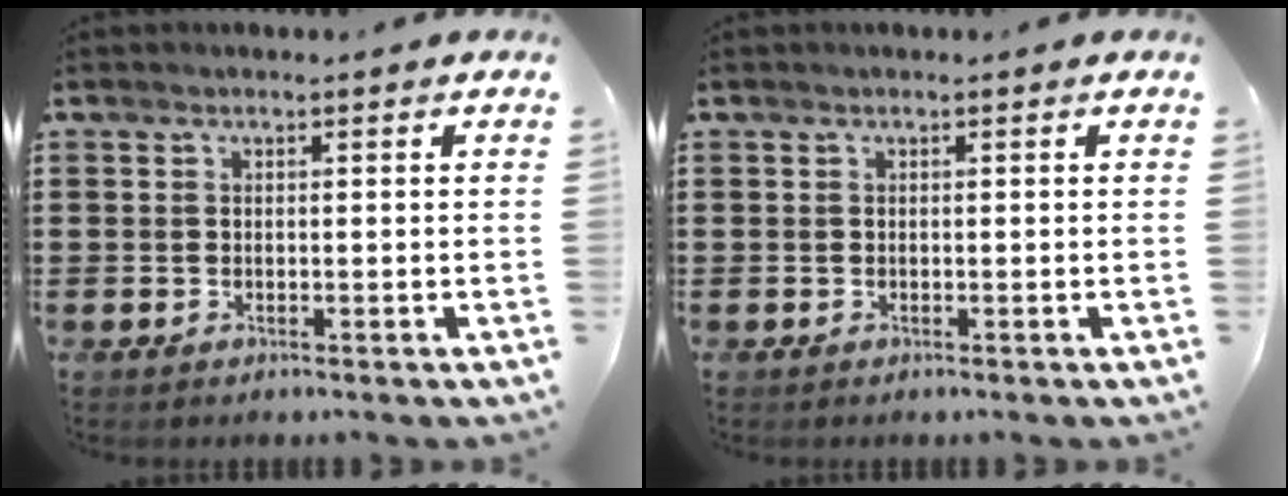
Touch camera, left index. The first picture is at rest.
{"total": 0.0}